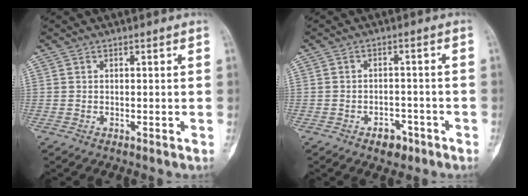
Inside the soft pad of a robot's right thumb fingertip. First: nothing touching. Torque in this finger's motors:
{"motor_torque": [0.30, 0.09, 0.20, -0.15, 0.03]}